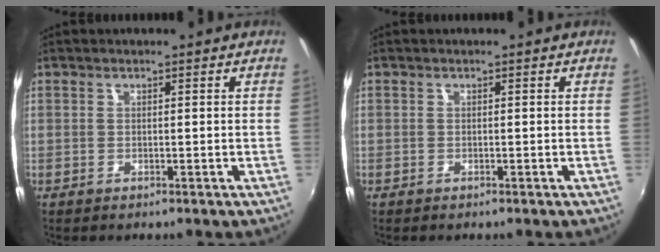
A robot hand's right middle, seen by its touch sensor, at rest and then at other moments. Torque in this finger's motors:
{"motor_torque": [0.99, -1.15, -1.01, -0.21]}